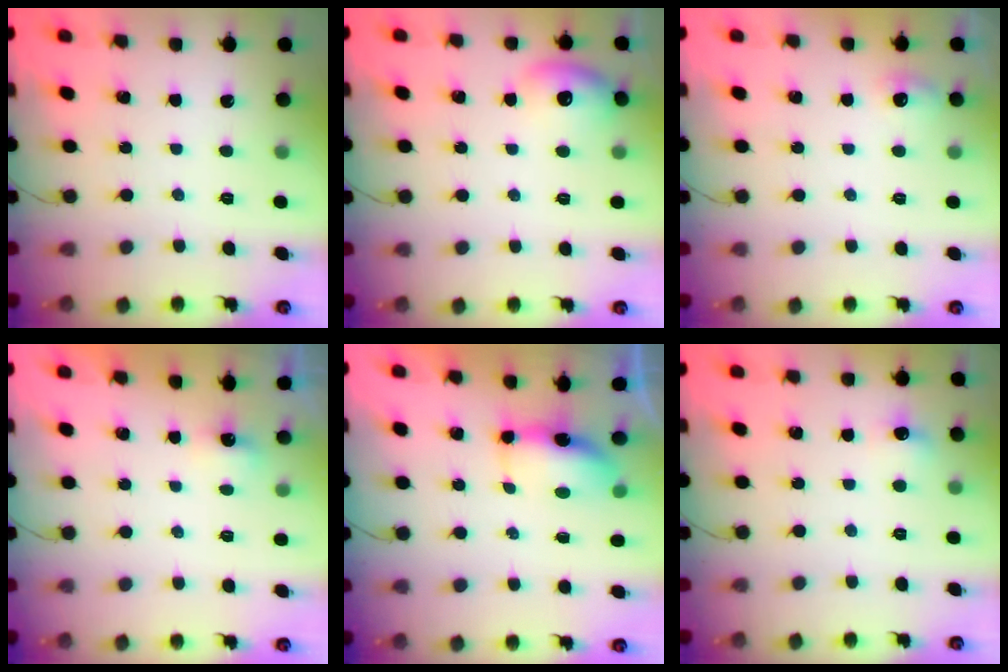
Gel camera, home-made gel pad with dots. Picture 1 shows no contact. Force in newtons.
{"total": 9.4, "press": 9.3, "slide": 1.3}
{"total": 7.5, "press": 5.3, "slide": 5.3}
{"total": 2.2, "press": 2.2, "slide": 0.5}
{"total": 6.9, "press": 6.9, "slide": 0.5}
{"total": 6.0, "press": 5.7, "slide": 1.7}